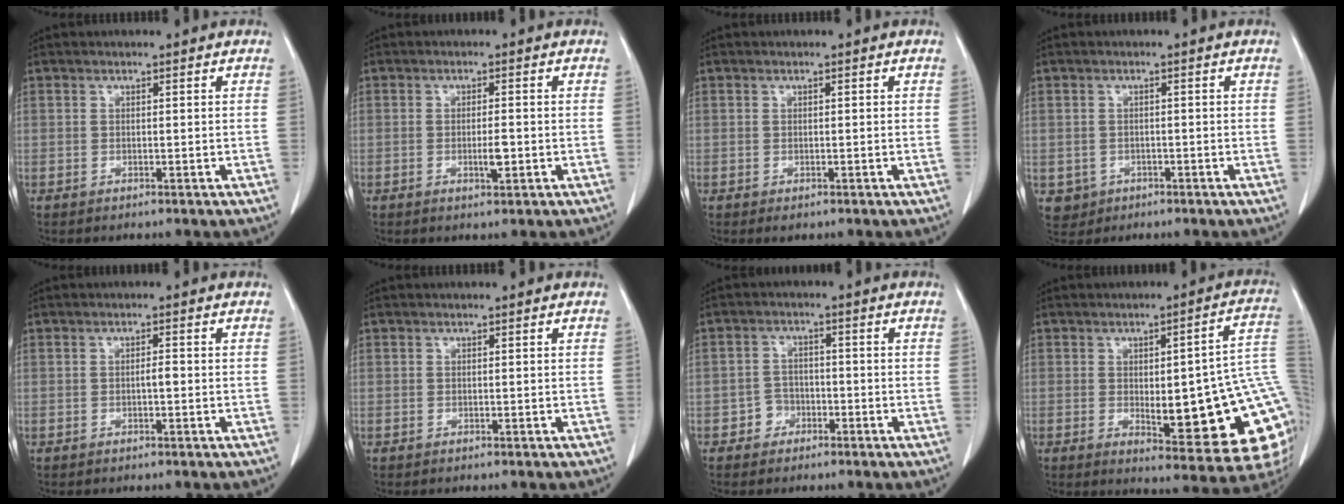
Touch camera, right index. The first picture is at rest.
{"total": 2.6, "force": [-0.6, 0.5, 2.5], "torque": [-0.044, -0.002, -0.008]}
{"total": 0.8, "force": [-0.3, 0.5, 0.5], "torque": [-0.004, 0.001, -0.001]}
{"total": 3.0, "force": [-1.1, 2.8, 0.3], "torque": [0.000, 0.006, -0.011]}
{"total": 1.2, "force": [-0.3, 0.2, 1.1], "torque": [-0.019, 0.002, -0.005]}
{"total": 0.0}
{"total": 3.0, "force": [-1.6, 2.5, 0.4], "torque": [-0.001, 0.013, -0.031]}
{"total": 20.9, "force": [-1.1, 4.6, 20.3], "torque": [-0.182, 0.012, 0.002]}